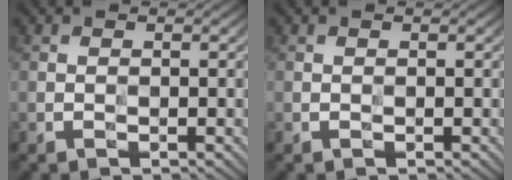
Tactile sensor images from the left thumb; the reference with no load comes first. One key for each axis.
{"total": 0.0}